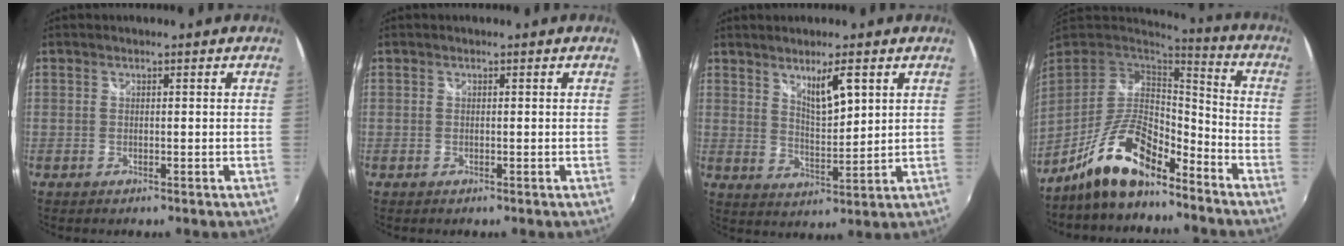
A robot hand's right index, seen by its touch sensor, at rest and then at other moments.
{"total": 0.0}
{"total": 7.3, "force": [4.3, 1.5, 5.8], "torque": [-0.097, -0.007, 0.083]}
{"total": 14.4, "force": [-10.7, 4.1, 8.8], "torque": [-0.187, -0.001, -0.196]}